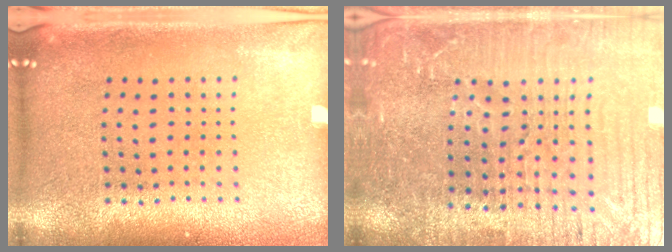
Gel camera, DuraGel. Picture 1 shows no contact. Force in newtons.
{"total": 4.8, "press": 4.5, "slide": 1.6}